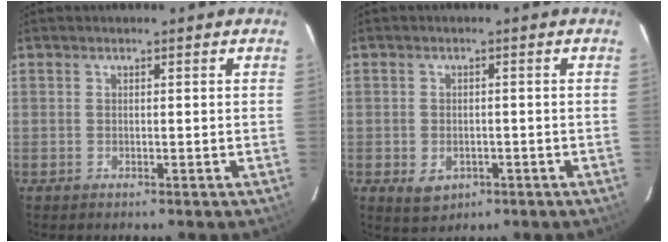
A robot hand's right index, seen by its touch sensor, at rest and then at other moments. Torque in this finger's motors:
{"motor_torque": [0.43, -0.42, 0.03, 0.00]}